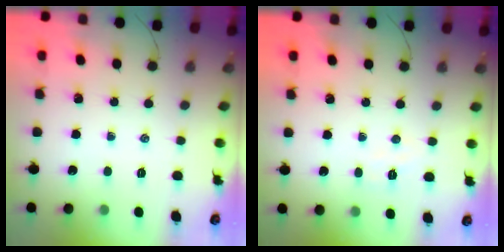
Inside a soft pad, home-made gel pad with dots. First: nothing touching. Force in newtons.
{"total": 3.8, "press": 3.7, "slide": 0.8}